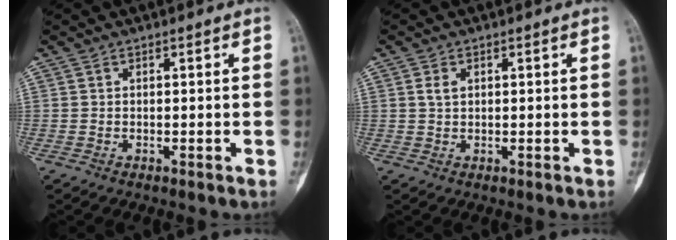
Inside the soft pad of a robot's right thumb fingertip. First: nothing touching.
{"total": 1.8, "force": [0.5, 1.1, 1.3], "torque": [-0.024, 0.002, 0.011]}